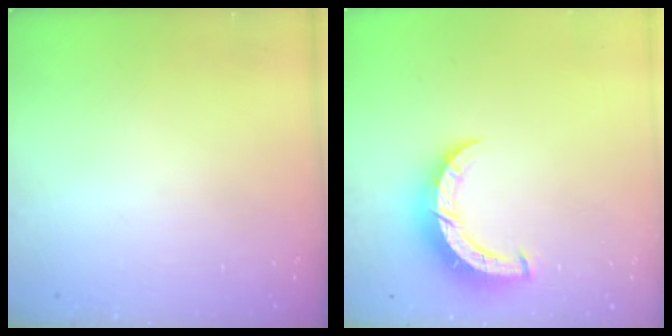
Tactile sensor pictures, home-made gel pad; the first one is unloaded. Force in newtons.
{"total": 8.6, "press": 8.5, "slide": 0.7}